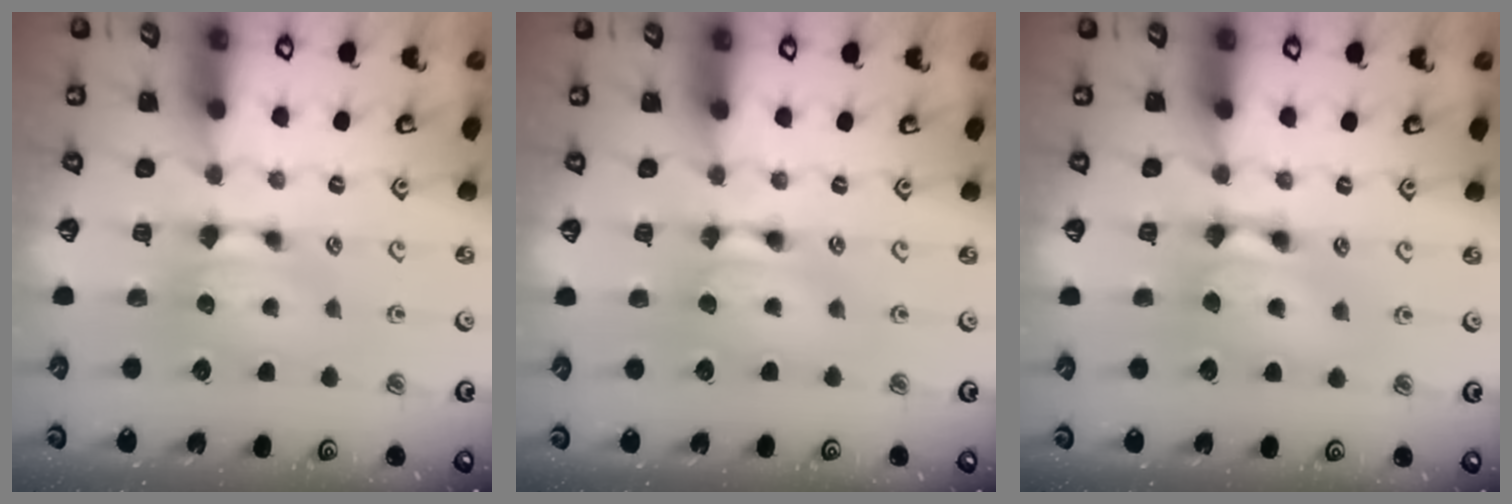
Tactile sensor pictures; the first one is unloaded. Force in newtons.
{"total": 1.6, "press": 1.6, "slide": 0.2}
{"total": 2.6, "press": 2.6, "slide": 0.2}